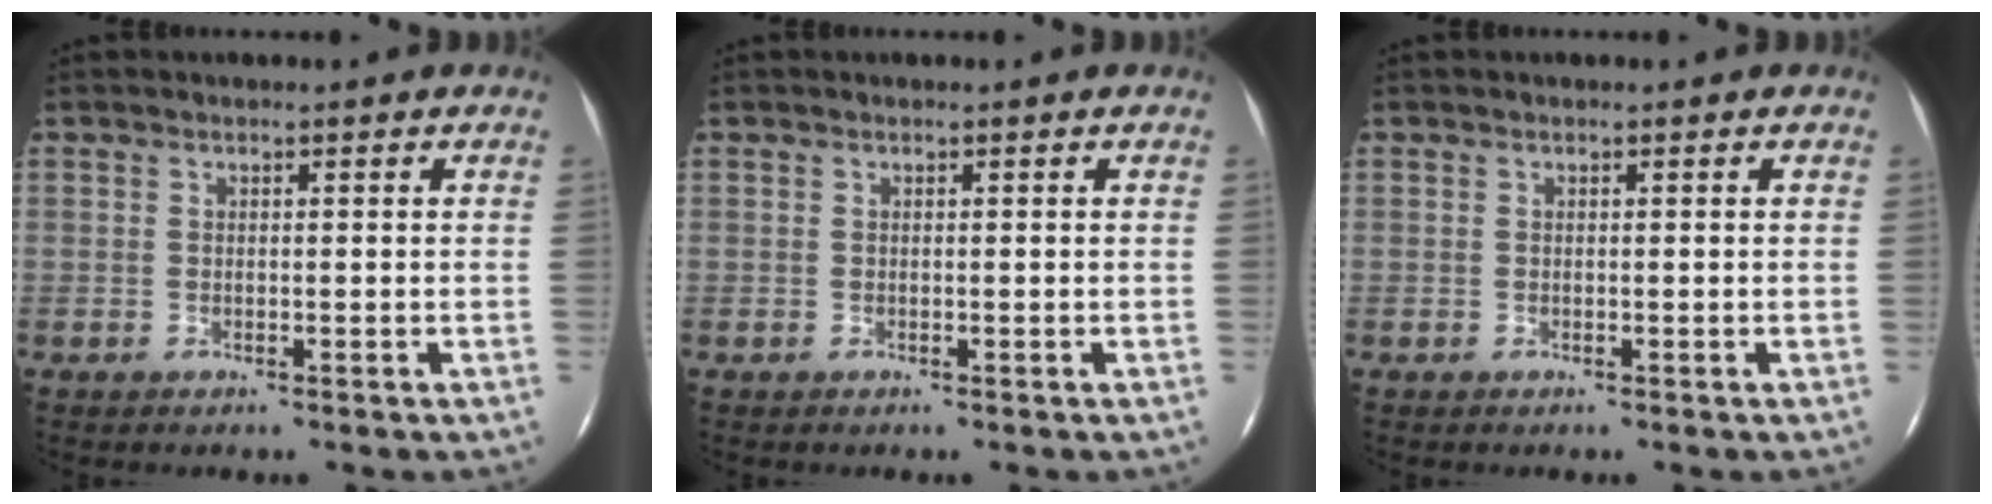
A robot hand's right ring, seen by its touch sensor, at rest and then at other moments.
{"total": 0.0}
{"total": 0.0}